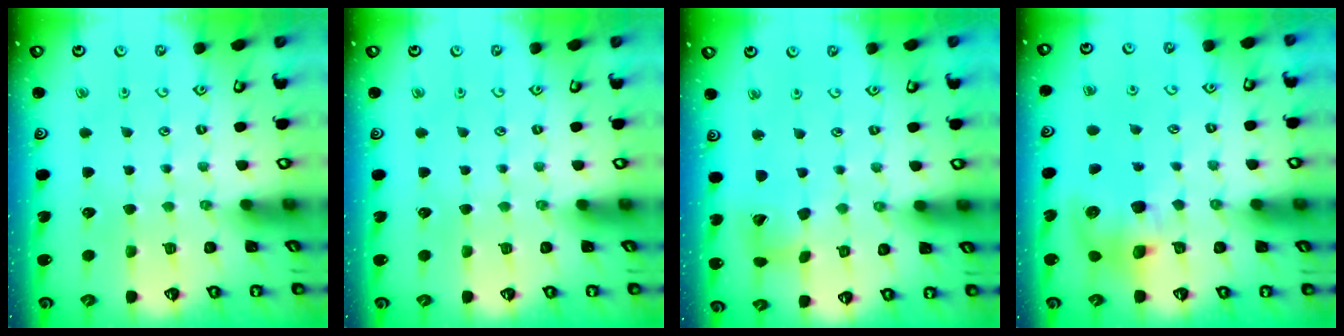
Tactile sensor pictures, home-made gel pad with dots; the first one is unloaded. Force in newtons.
{"total": 0.0}
{"total": 8.0, "press": 7.9, "slide": 1.1}
{"total": 8.8, "press": 8.7, "slide": 1.2}